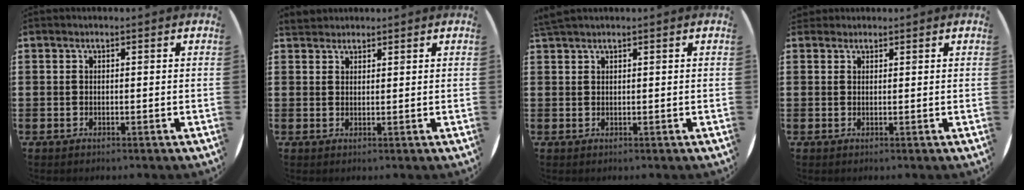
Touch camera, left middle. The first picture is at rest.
{"total": 1.7, "force": [1.6, 0.6, -0.1], "torque": [-0.001, 0.004, 0.033]}
{"total": 1.0, "force": [0.9, -0.2, 0.2], "torque": [-0.004, 0.000, 0.018]}
{"total": 0.9, "force": [0.8, 0.4, 0.0], "torque": [-0.001, 0.002, 0.017]}